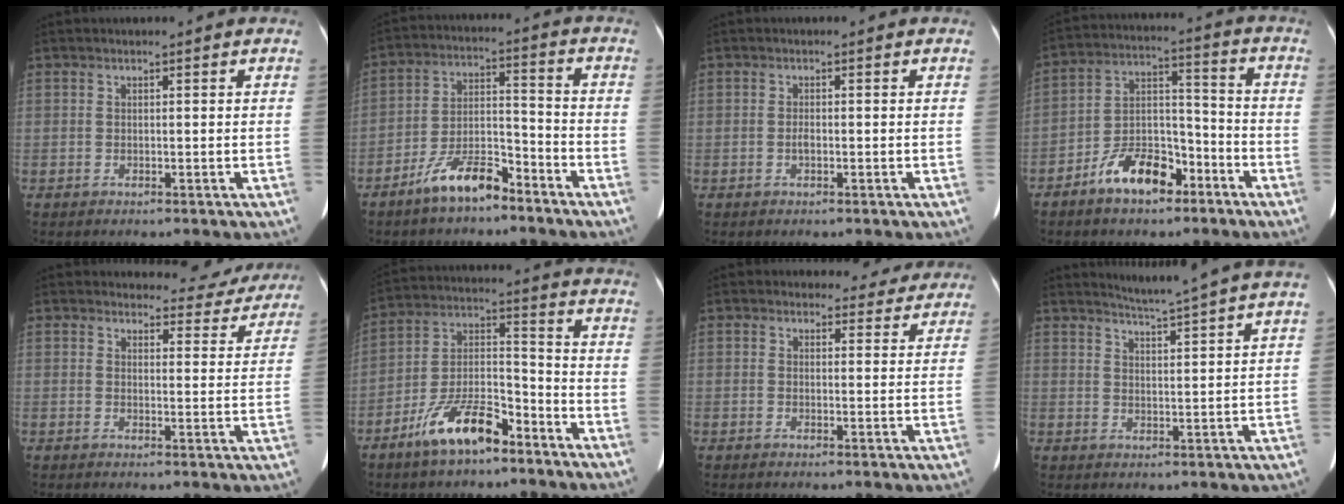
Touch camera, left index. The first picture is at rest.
{"total": 9.0, "force": [-6.9, 2.4, 5.2], "torque": [-0.105, -0.001, -0.128]}
{"total": 0.8, "force": [-0.4, 0.2, 0.7], "torque": [-0.016, -0.001, -0.006]}
{"total": 10.7, "force": [-6.9, 4.9, 6.5], "torque": [-0.129, 0.017, -0.122]}
{"total": 8.2, "force": [7.8, 2.5, 0.1], "torque": [0.020, -0.013, 0.075]}
{"total": 11.9, "force": [-8.0, 3.8, 7.9], "torque": [-0.160, 0.005, -0.147]}
{"total": 5.4, "force": [4.9, 2.3, -0.3], "torque": [0.020, -0.005, 0.039]}
{"total": 7.7, "force": [6.9, -2.0, 2.7], "torque": [-0.048, -0.008, 0.097]}